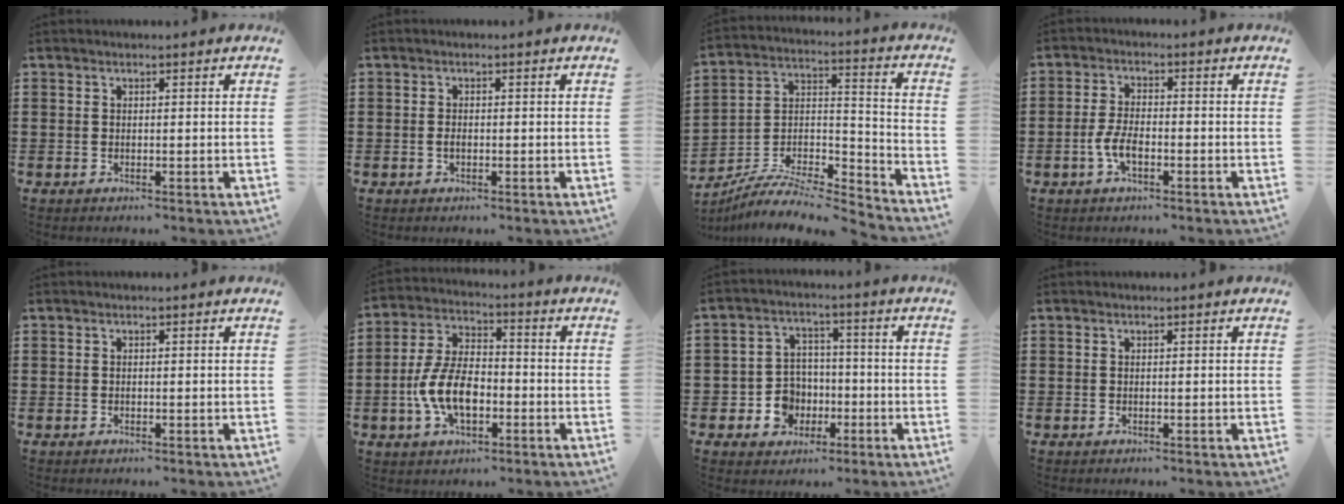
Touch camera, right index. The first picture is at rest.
{"total": 1.1, "force": [-0.3, 0.6, 1.0], "torque": [-0.020, -0.001, -0.005]}
{"total": 6.9, "force": [-6.2, 1.9, 2.3], "torque": [-0.050, -0.003, -0.126]}
{"total": 4.3, "force": [-1.5, 1.9, 3.5], "torque": [-0.082, -0.001, -0.033]}
{"total": 0.0}
{"total": 9.2, "force": [-2.7, 4.7, 7.4], "torque": [-0.174, -0.001, -0.056]}
{"total": 6.7, "force": [-2.1, 5.9, 2.4], "torque": [-0.071, 0.014, -0.036]}
{"total": 0.0}